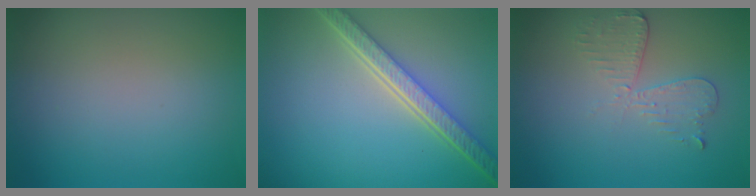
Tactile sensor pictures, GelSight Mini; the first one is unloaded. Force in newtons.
{"total": 5.5, "press": 4.1, "slide": 3.8}
{"total": 2.9, "press": 2.5, "slide": 1.5}